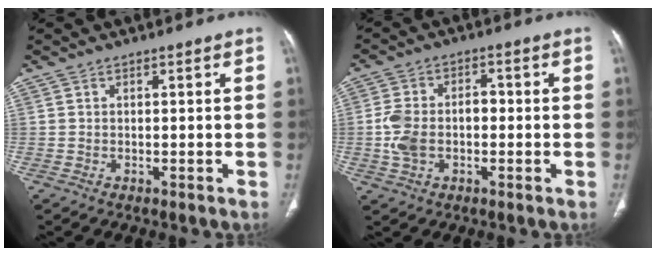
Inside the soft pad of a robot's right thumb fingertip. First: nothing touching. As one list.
[{"total": 8.2, "force": [-1.1, 5.4, 6.0], "torque": [-0.121, 0.027, -0.019]}]